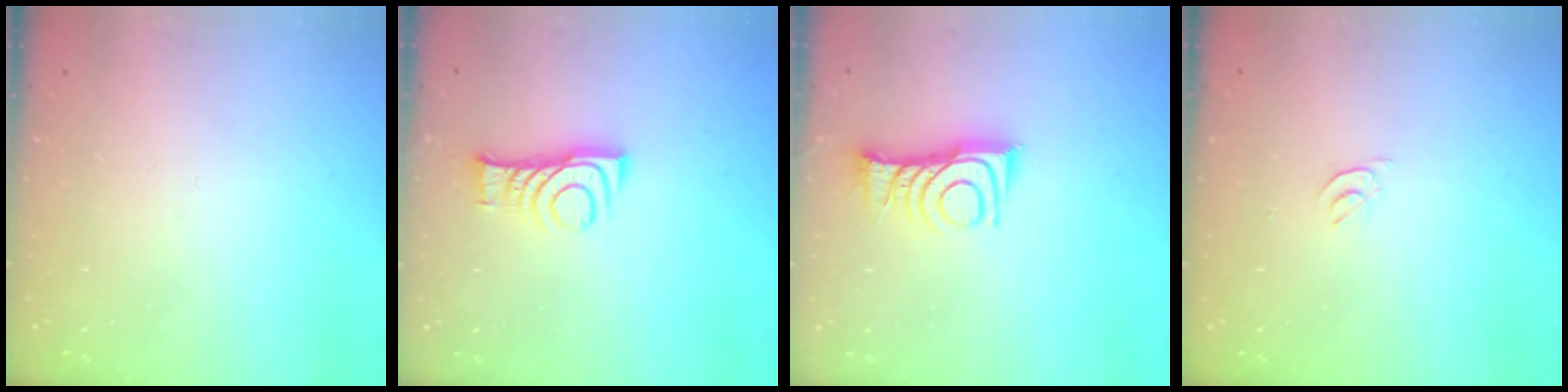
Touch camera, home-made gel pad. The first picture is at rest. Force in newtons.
{"total": 8.8, "press": 8.8, "slide": 0.1}
{"total": 10.6, "press": 10.6, "slide": 0.4}
{"total": 3.3, "press": 3.2, "slide": 0.5}